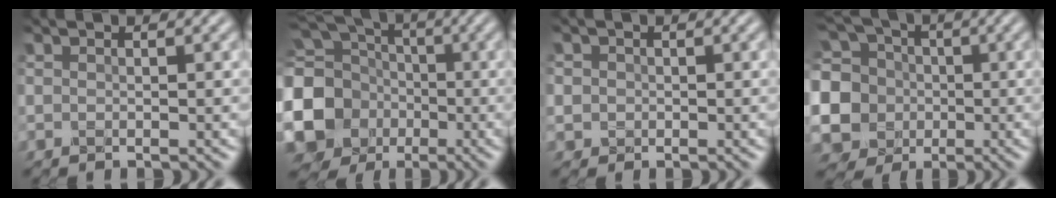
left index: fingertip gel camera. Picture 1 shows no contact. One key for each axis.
{"total": 17.9, "fx": -3.5, "fy": 16.4, "fz": 6.4, "tx": -0.169, "ty": -0.011, "tz": -0.109}
{"total": 2.1, "fx": 0.4, "fy": 2.0, "fz": 0.7, "tx": -0.009, "ty": 0.010, "tz": 0.003}
{"total": 14.7, "fx": -1.2, "fy": 13.9, "fz": 4.6, "tx": -0.155, "ty": 0.014, "tz": -0.054}